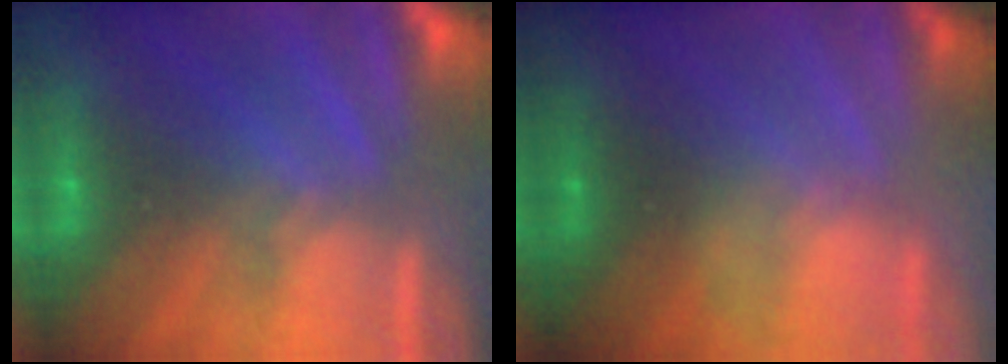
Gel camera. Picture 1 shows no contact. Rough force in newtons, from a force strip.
{"total": 2.4}